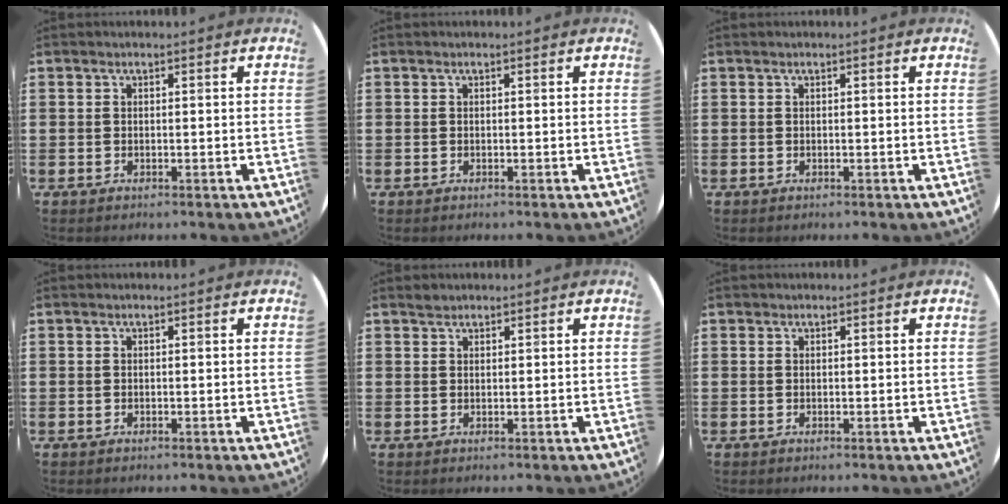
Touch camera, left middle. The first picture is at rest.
{"total": 0.0}
{"total": 0.0}
{"total": 0.0}
{"total": 1.0, "force": [0.9, 0.3, 0.0], "torque": [0.006, -0.003, 0.017]}
{"total": 0.0}